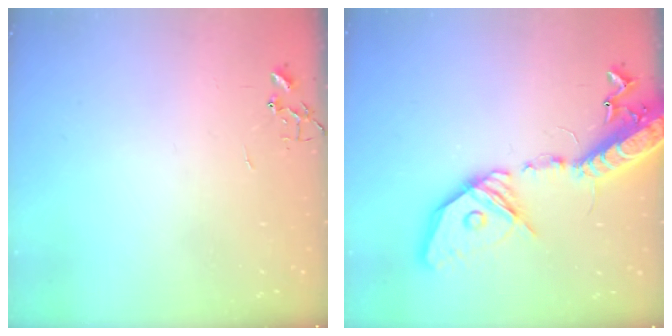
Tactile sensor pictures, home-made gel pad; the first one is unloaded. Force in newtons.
{"total": 25.2, "press": 24.7, "slide": 4.9}